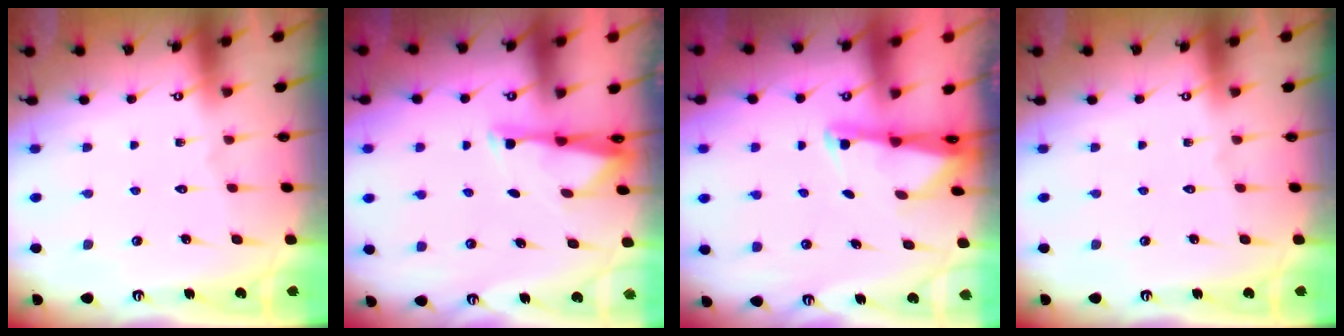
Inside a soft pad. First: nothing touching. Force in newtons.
{"total": 2.9, "press": 2.9, "slide": 0.6}
{"total": 1.8, "press": 1.8, "slide": 0.4}
{"total": 0.0}